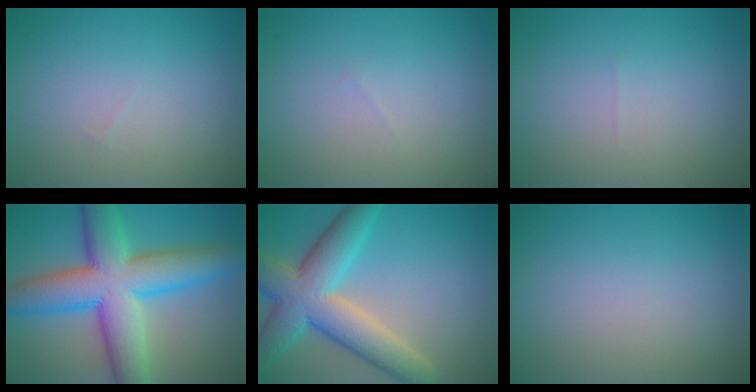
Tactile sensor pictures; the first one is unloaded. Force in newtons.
{"total": 0.0}
{"total": 0.0}
{"total": 11.5, "press": 11.5, "slide": 0.2}
{"total": 8.7, "press": 8.7, "slide": 0.4}
{"total": 0.0}